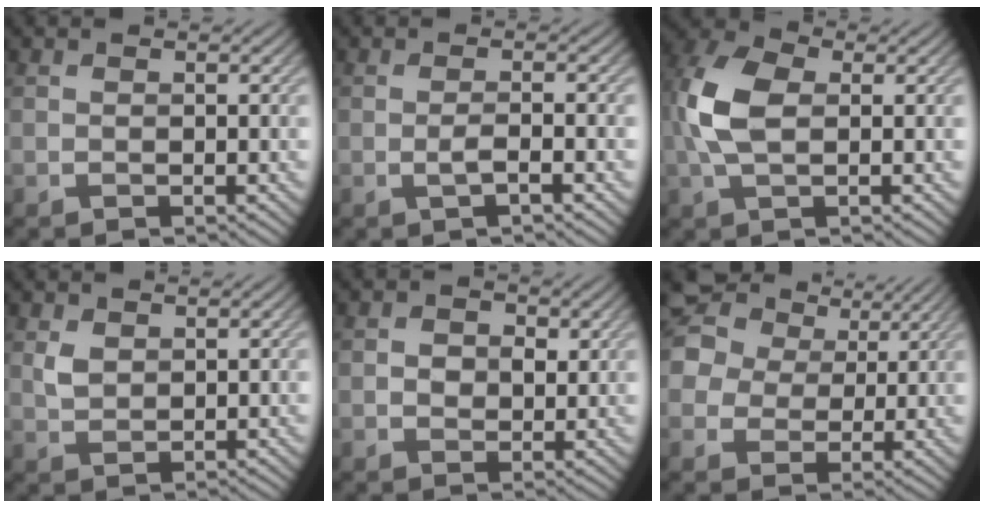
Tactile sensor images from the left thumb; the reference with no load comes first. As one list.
[{"total": 1.8, "force": [-0.6, 0.3, 1.7], "torque": [-0.036, 0.004, -0.017]}, {"total": 7.7, "force": [0.6, 4.2, 6.4], "torque": [-0.152, 0.010, -0.001]}, {"total": 2.0, "force": [1.0, 1.3, 1.2], "torque": [-0.031, -0.001, 0.022]}, {"total": 2.6, "force": [0.5, 2.1, 1.5], "torque": [-0.031, -0.002, 0.001]}, {"total": 12.3, "force": [6.5, 9.1, 5.2], "torque": [-0.168, 0.040, 0.123]}]